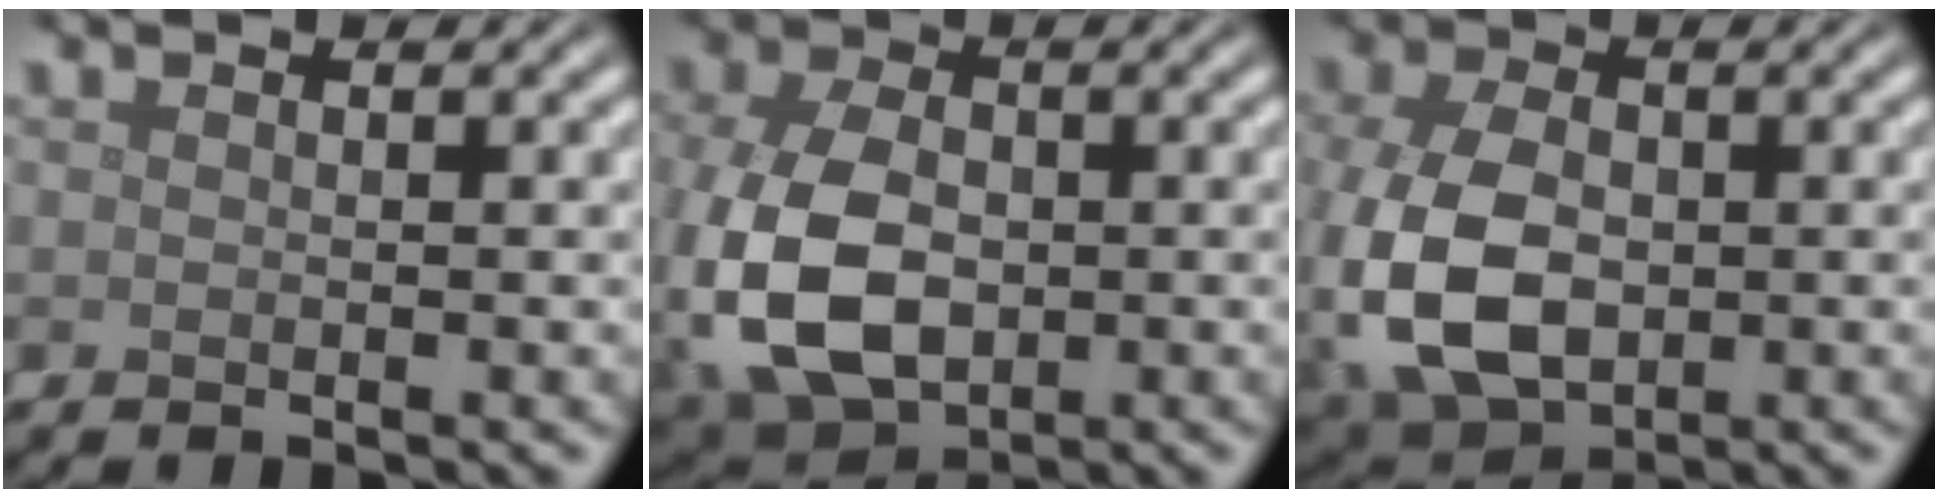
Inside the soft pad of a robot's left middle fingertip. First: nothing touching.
{"total": 9.8, "force": [-1.8, 6.5, 7.1], "torque": [-0.175, -0.017, -0.034]}
{"total": 9.2, "force": [-1.6, 6.1, 6.7], "torque": [-0.165, -0.018, -0.027]}